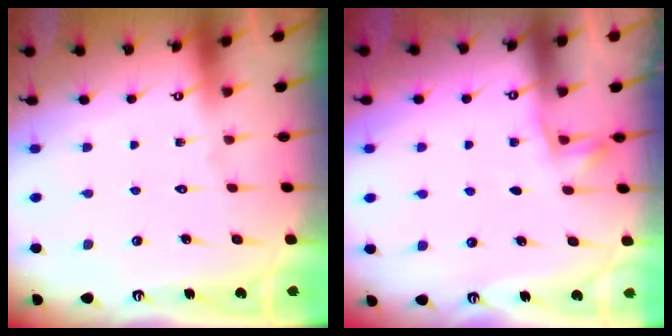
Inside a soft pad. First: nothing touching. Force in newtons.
{"total": 3.5, "press": 3.3, "slide": 1.2}